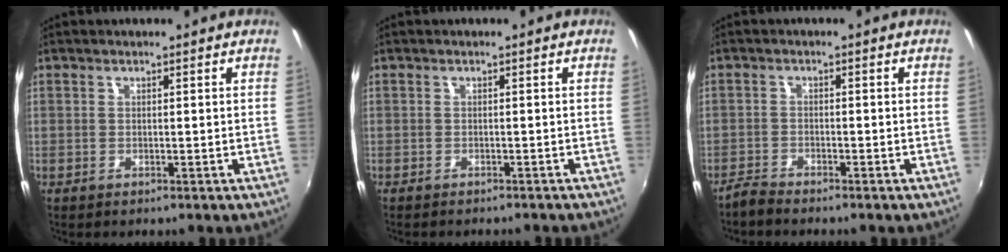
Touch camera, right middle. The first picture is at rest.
{"total": 2.9, "force": [-2.6, 0.6, 1.1], "torque": [-0.026, -0.012, -0.037]}
{"total": 2.4, "force": [-2.4, 0.1, 0.3], "torque": [-0.016, -0.006, -0.052]}